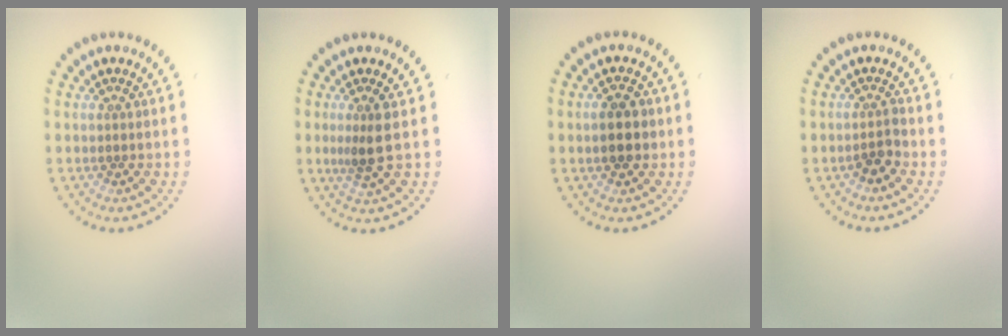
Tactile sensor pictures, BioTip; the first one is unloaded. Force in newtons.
{"total": 2.2, "press": 1.7, "slide": 1.5}
{"total": 2.7, "press": 2.7, "slide": 0.2}
{"total": 1.6, "press": 1.2, "slide": 1.0}